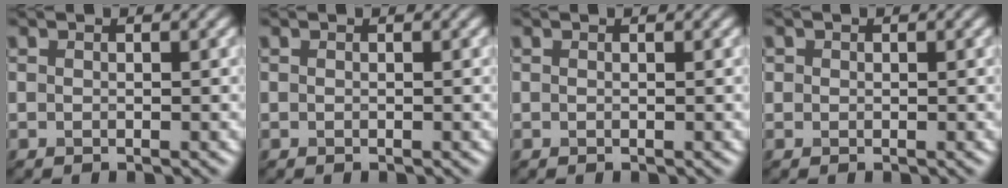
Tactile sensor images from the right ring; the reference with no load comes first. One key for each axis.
{"total": 0.0}
{"total": 0.0}
{"total": 0.8, "fx": -0.2, "fy": -0.4, "fz": -0.7, "tx": 0.000, "ty": -0.002, "tz": 0.011}